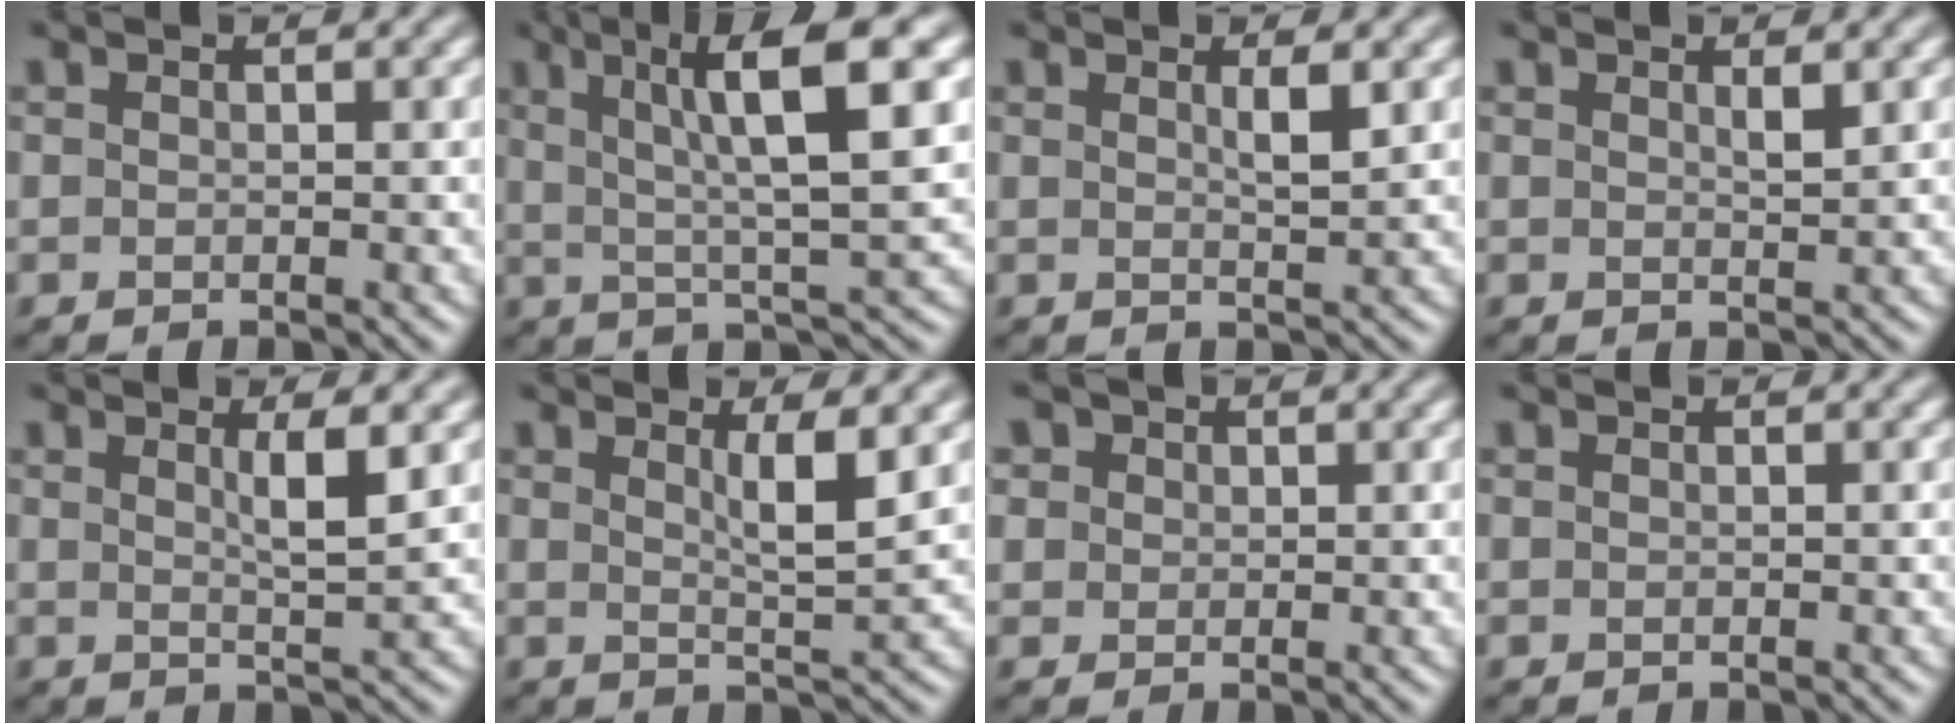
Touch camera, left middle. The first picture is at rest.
{"total": 9.3, "force": [3.2, 1.8, 8.5], "torque": [-0.119, 0.016, 0.051]}
{"total": 1.7, "force": [0.8, 0.2, 1.4], "torque": [-0.022, 0.001, 0.011]}
{"total": 0.9, "force": [0.8, 0.1, 0.5], "torque": [-0.009, 0.000, 0.011]}
{"total": 2.7, "force": [1.1, 0.4, 2.4], "torque": [-0.035, 0.000, 0.017]}
{"total": 3.2, "force": [1.3, 0.5, 2.9], "torque": [-0.044, -0.005, 0.023]}
{"total": 2.8, "force": [1.7, 2.1, 0.6], "torque": [-0.026, 0.010, 0.025]}
{"total": 0.0}